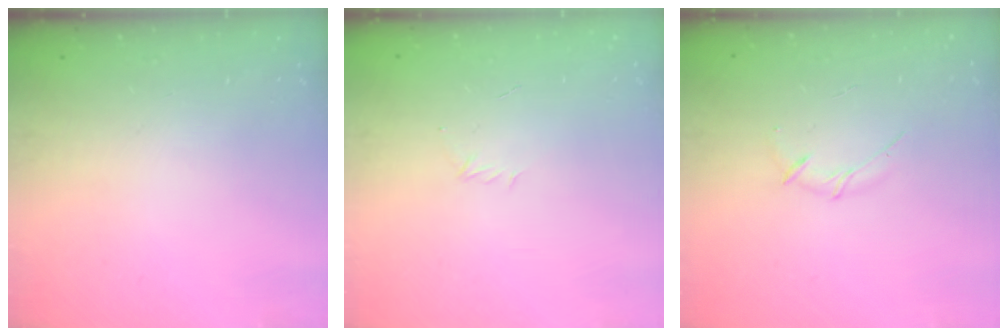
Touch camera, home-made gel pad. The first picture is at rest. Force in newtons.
{"total": 2.9, "press": 2.8, "slide": 0.7}
{"total": 3.0, "press": 2.9, "slide": 0.8}